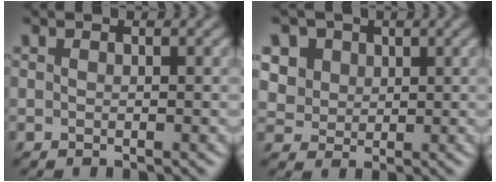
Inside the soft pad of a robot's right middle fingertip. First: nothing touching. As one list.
[{"total": 7.5, "force": [3.5, 5.9, 2.9], "torque": [-0.076, 0.017, 0.055]}]